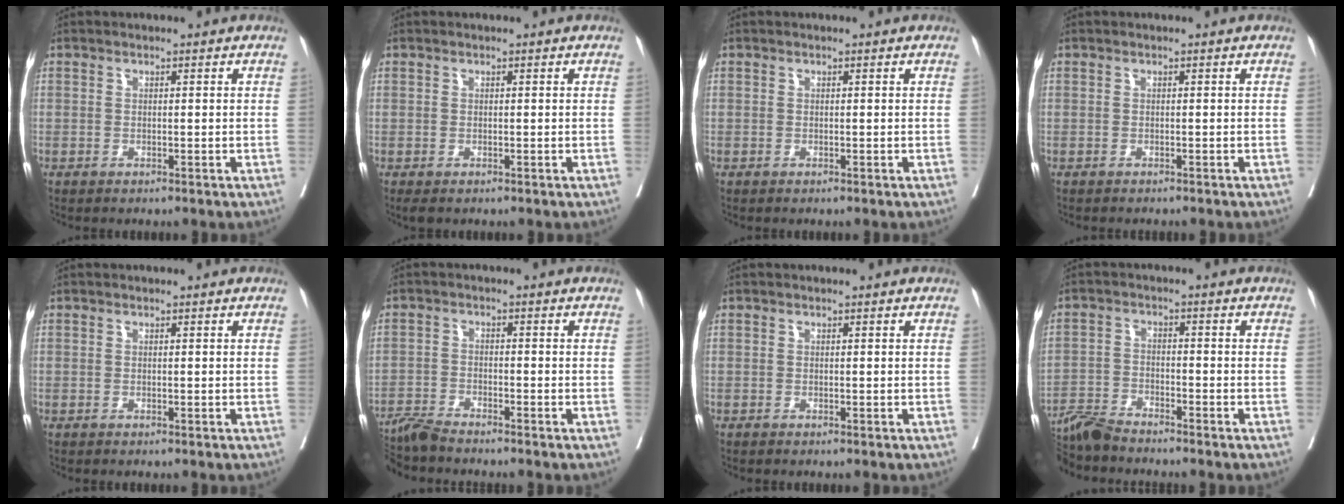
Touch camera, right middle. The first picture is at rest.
{"total": 1.2, "force": [-0.9, 0.5, 0.6], "torque": [-0.008, -0.003, -0.012]}
{"total": 0.0}
{"total": 2.3, "force": [-2.1, 0.4, 0.8], "torque": [-0.014, -0.003, -0.024]}
{"total": 0.0}
{"total": 5.0, "force": [-4.7, -0.4, 1.4], "torque": [-0.020, -0.021, -0.091]}
{"total": 0.0}
{"total": 6.7, "force": [-6.5, 0.0, 1.8], "torque": [-0.027, -0.017, -0.121]}